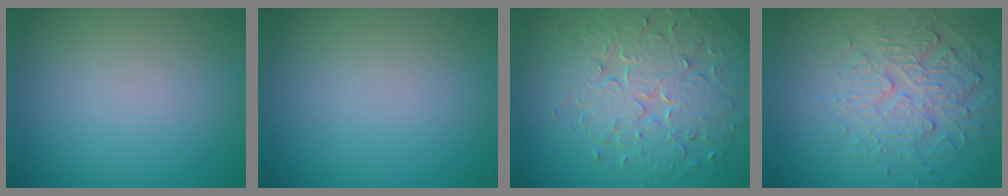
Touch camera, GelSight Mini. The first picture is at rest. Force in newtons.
{"total": 0.0}
{"total": 8.2, "press": 5.8, "slide": 5.8}
{"total": 4.2, "press": 3.5, "slide": 2.3}